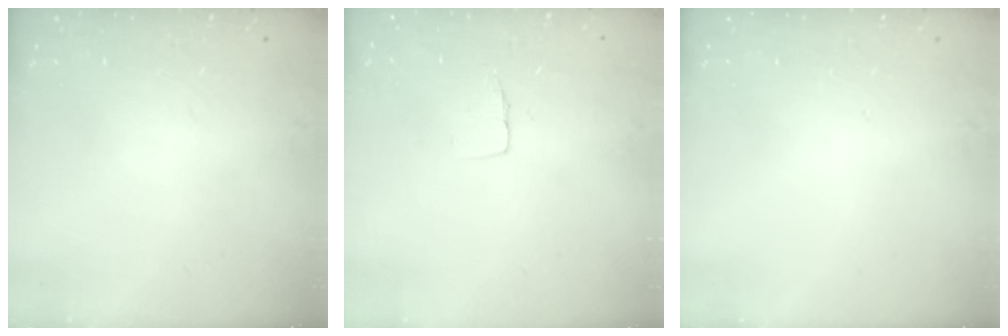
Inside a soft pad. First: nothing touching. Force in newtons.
{"total": 3.9, "press": 3.9, "slide": 0.3}
{"total": 0.0}